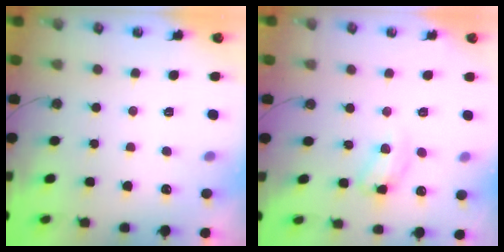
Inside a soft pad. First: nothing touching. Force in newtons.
{"total": 11.1, "press": 11.0, "slide": 0.7}